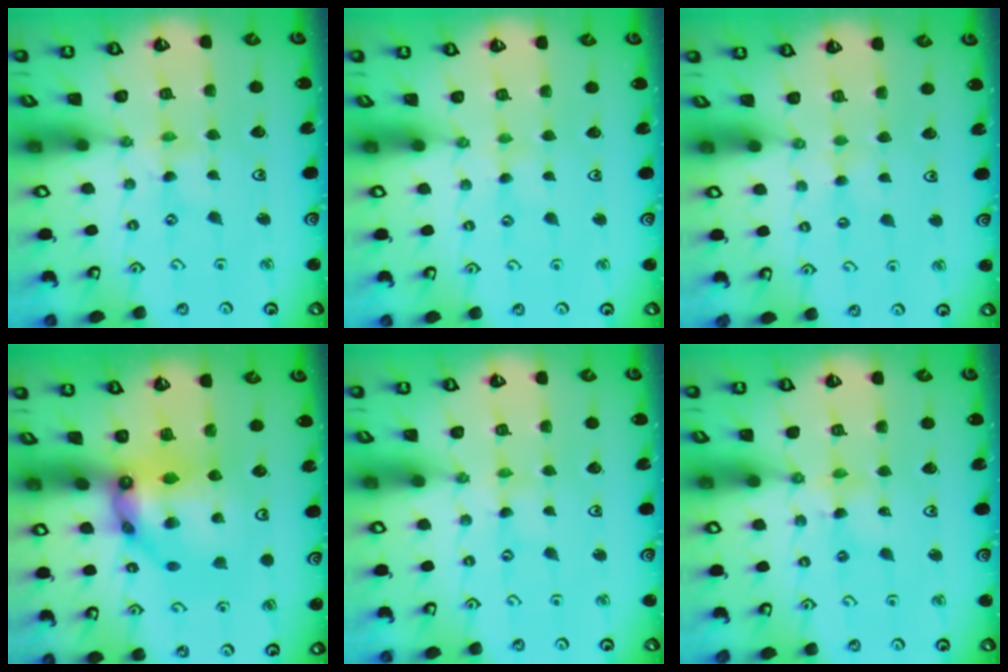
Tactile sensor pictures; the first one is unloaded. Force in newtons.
{"total": 2.1, "press": 2.1, "slide": 0.2}
{"total": 2.2, "press": 2.2, "slide": 0.4}
{"total": 12.4, "press": 12.3, "slide": 1.1}
{"total": 0.0}
{"total": 3.9, "press": 3.9, "slide": 0.4}